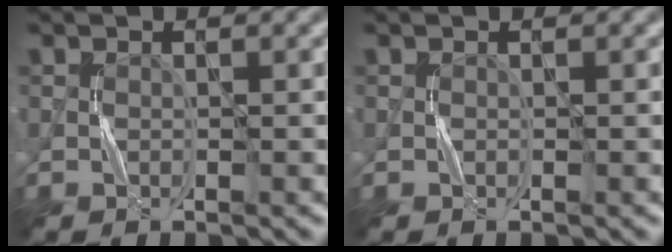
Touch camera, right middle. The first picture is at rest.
{"total": 0.0}